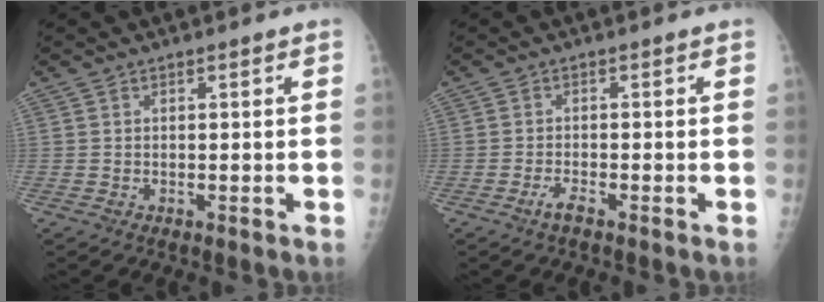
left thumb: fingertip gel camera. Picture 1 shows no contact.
{"total": 1.8, "force": [-1.3, 0.3, 1.3], "torque": [-0.036, 0.004, -0.028]}